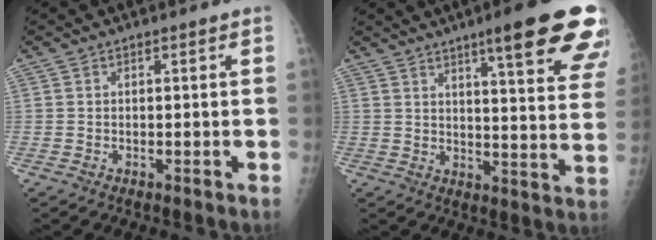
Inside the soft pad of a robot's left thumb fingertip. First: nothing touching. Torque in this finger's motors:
{"motor_torque": [2.10, 1.60, 1.16, -0.97, 0.32]}